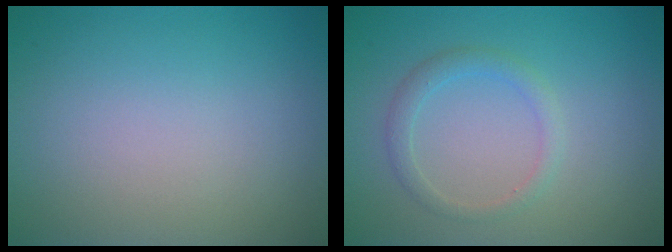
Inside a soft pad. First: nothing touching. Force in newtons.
{"total": 1.7, "press": 1.7, "slide": 0.2}